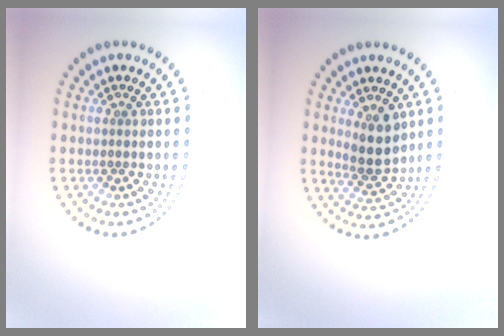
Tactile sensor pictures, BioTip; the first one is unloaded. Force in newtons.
{"total": 3.6, "press": 3.4, "slide": 1.4}